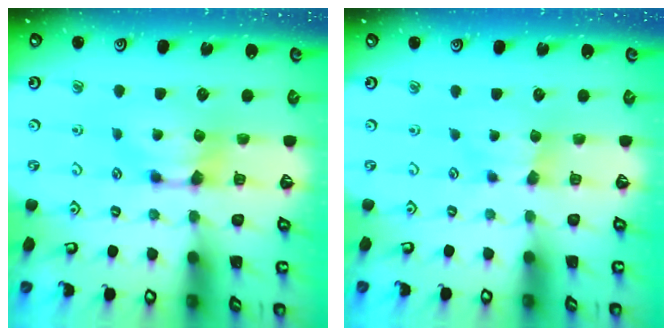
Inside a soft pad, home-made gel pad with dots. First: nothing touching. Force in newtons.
{"total": 1.4, "press": 1.3, "slide": 0.5}